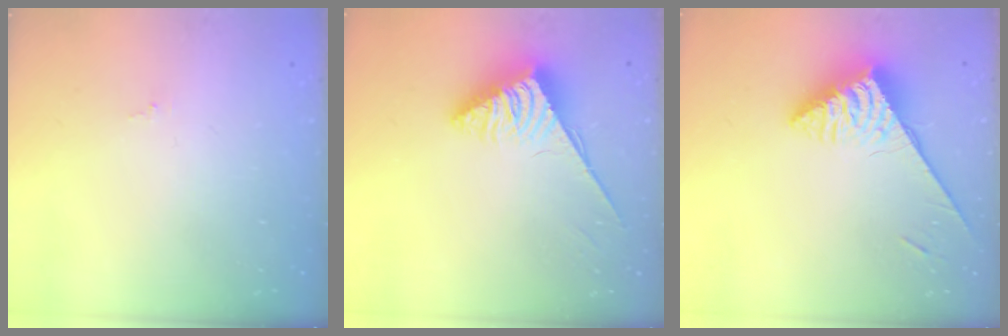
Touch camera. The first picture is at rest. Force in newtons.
{"total": 3.6, "press": 3.6, "slide": 0.6}
{"total": 4.6, "press": 4.5, "slide": 0.7}